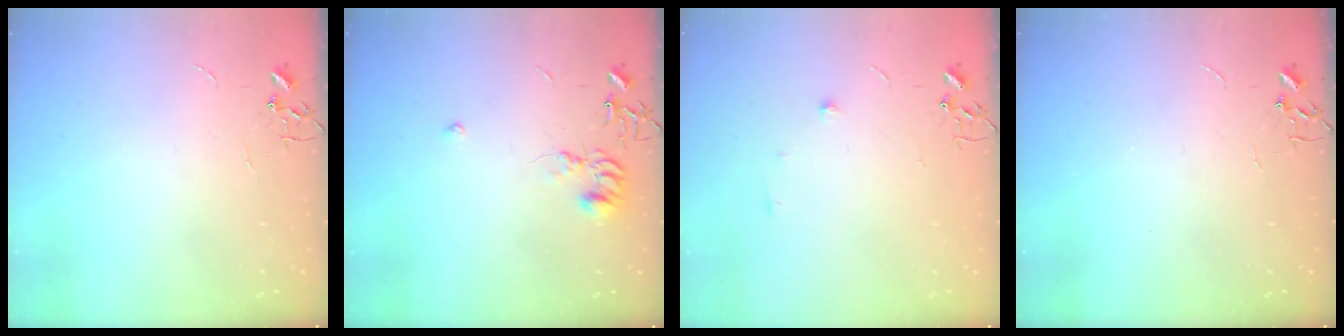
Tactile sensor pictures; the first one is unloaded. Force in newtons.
{"total": 7.6, "press": 7.6, "slide": 0.8}
{"total": 4.9, "press": 4.8, "slide": 0.7}
{"total": 0.0}